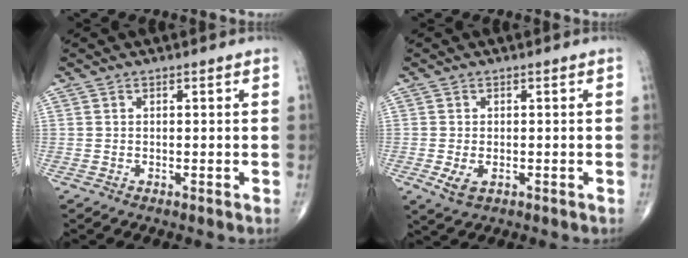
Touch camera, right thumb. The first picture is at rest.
{"total": 3.1, "force": [-0.9, 1.8, 2.4], "torque": [-0.047, -0.004, -0.012]}